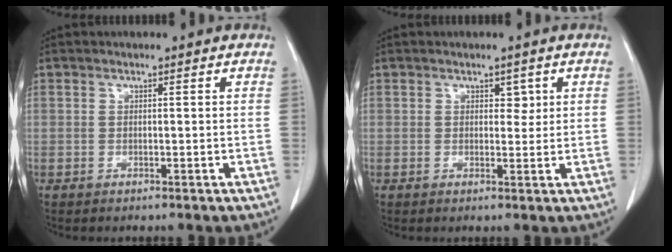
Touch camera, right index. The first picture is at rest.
{"total": 1.6, "force": [0.7, 1.1, 1.0], "torque": [-0.008, -0.003, 0.010]}